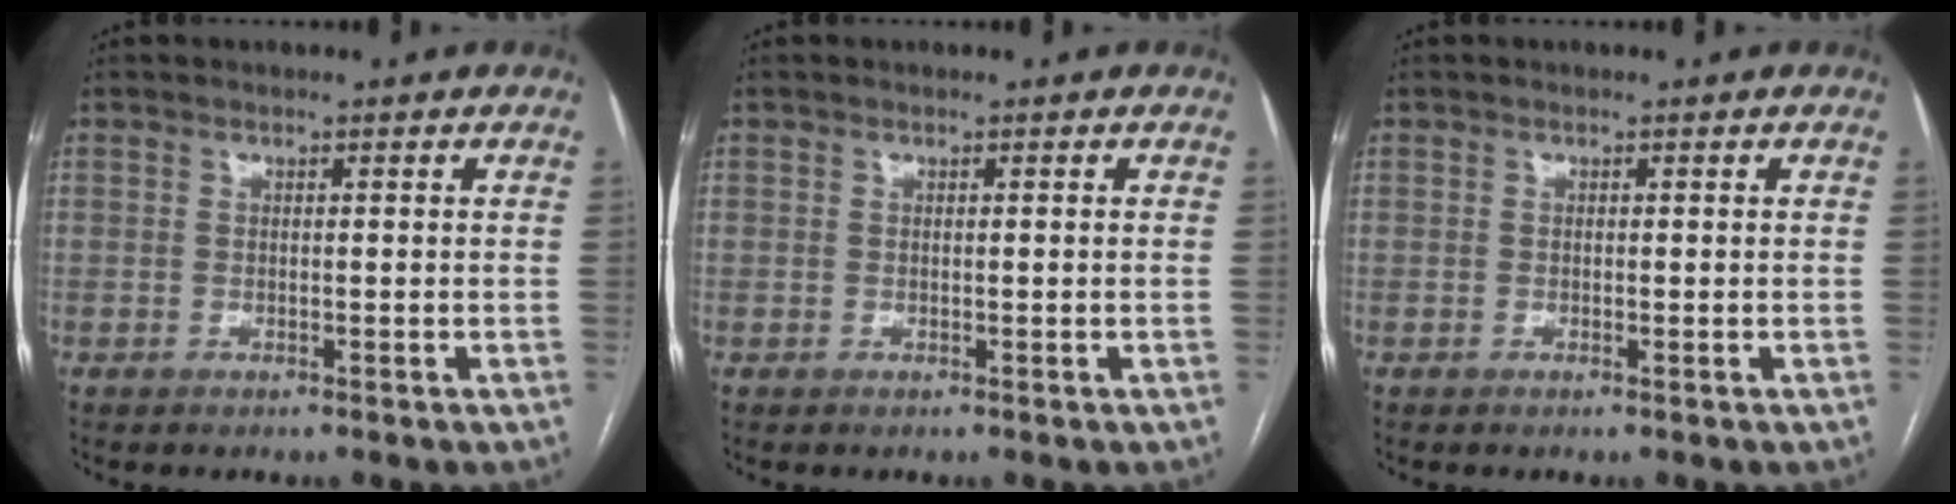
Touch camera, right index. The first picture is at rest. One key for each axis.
{"total": 0.0}
{"total": 0.0}